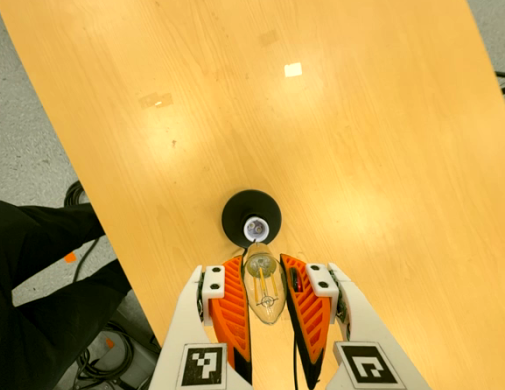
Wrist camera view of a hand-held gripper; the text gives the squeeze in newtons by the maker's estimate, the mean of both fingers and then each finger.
{"total": 19.3, "left": 21.5, "right": 17.2}